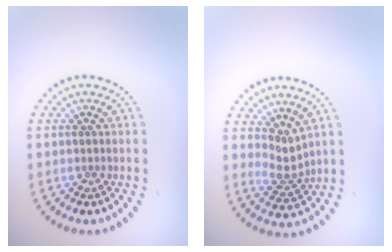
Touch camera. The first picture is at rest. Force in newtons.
{"total": 2.2, "press": 1.5, "slide": 1.6}